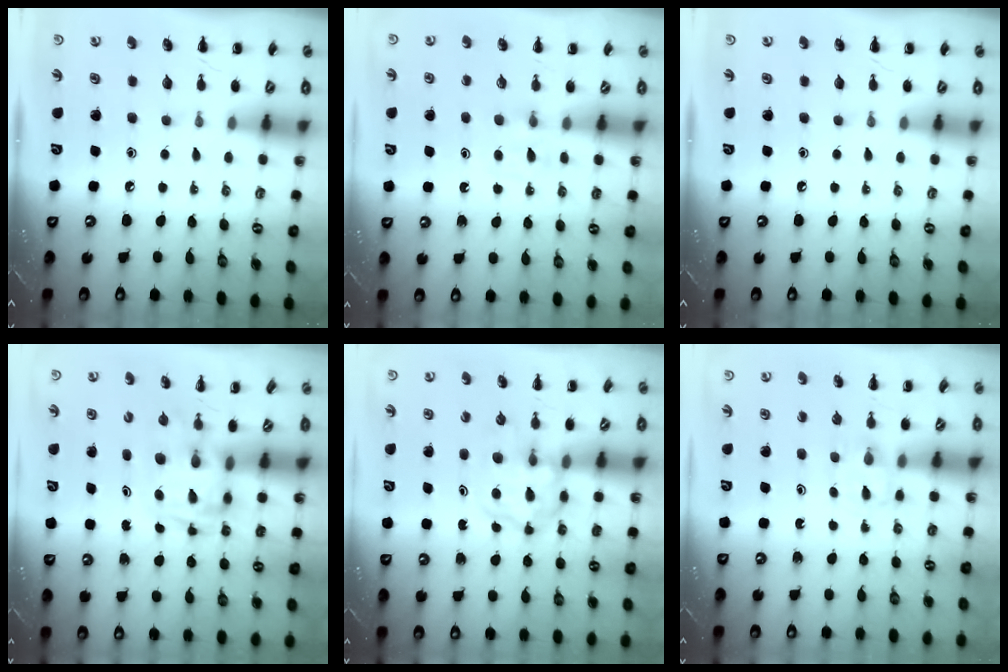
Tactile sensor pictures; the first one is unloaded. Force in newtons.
{"total": 3.4, "press": 3.2, "slide": 1.2}
{"total": 0.0}
{"total": 2.7, "press": 2.6, "slide": 0.5}
{"total": 3.9, "press": 3.9, "slide": 0.5}
{"total": 2.6, "press": 2.4, "slide": 1.0}